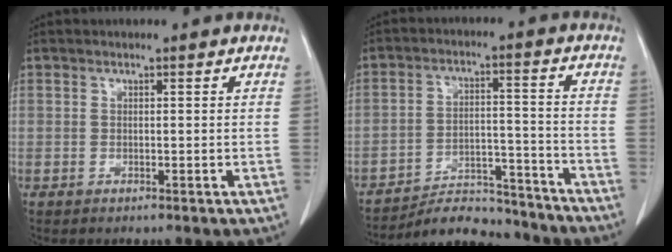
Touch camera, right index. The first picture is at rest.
{"total": 12.7, "force": [-12.3, 2.3, 1.7], "torque": [-0.016, 0.031, -0.186]}